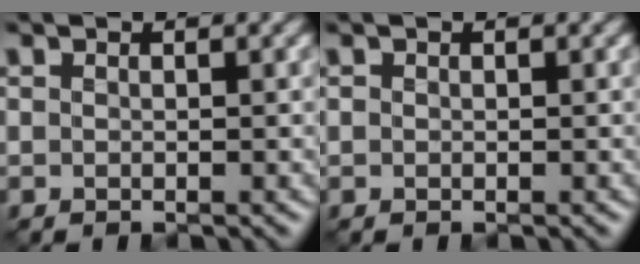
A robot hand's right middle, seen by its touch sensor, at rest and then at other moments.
{"total": 0.0}